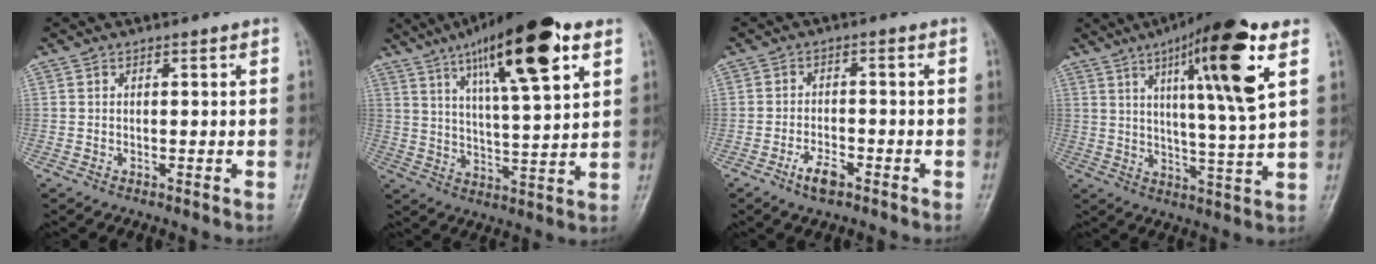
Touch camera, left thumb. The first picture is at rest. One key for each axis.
{"total": 20.1, "fx": 10.5, "fy": 4.9, "fz": 16.4, "tx": -0.247, "ty": -0.025, "tz": 0.169}
{"total": 4.4, "fx": -2.7, "fy": 1.8, "fz": 2.9, "tx": -0.052, "ty": 0.016, "tz": -0.048}
{"total": 17.0, "fx": 7.1, "fy": 2.0, "fz": 15.3, "tx": -0.242, "ty": -0.024, "tz": 0.110}